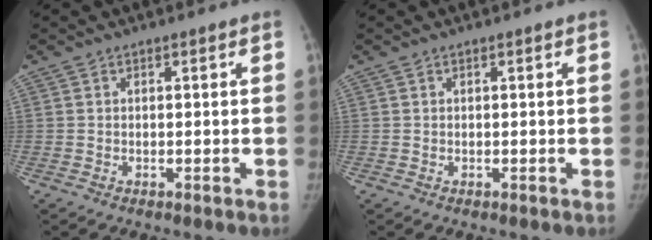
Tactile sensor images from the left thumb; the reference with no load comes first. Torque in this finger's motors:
{"motor_torque": [0.01, -0.01, 0.31, -0.10, 0.06]}